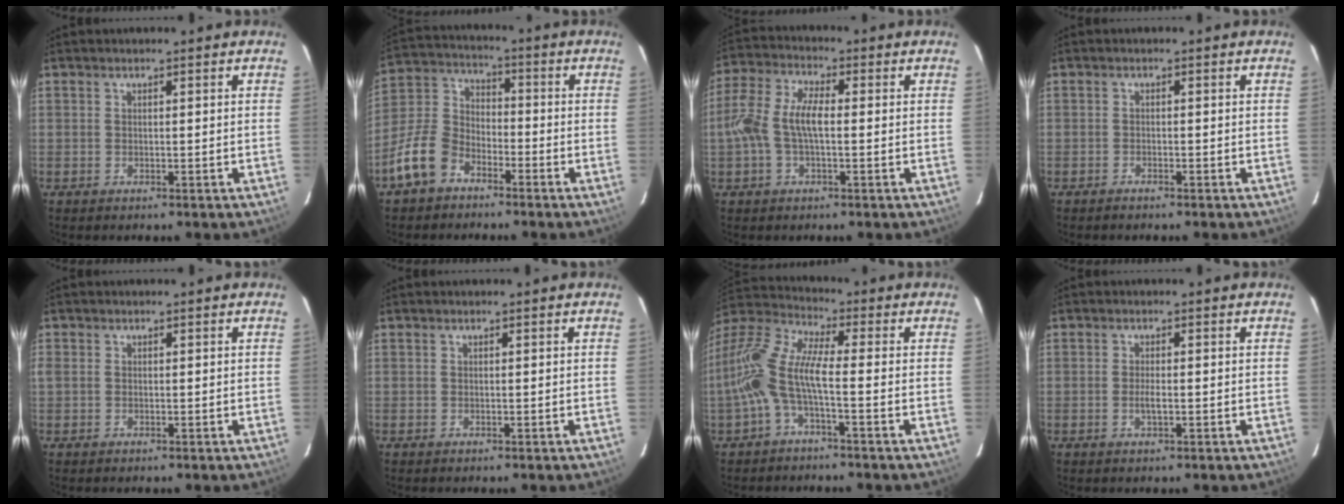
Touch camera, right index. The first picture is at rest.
{"total": 11.2, "force": [-6.9, 7.1, 5.3], "torque": [-0.123, 0.029, -0.135]}
{"total": 8.7, "force": [-0.7, 3.6, 7.9], "torque": [-0.173, 0.018, -0.017]}
{"total": 0.9, "force": [-0.9, 0.0, 0.3], "torque": [-0.012, -0.001, -0.019]}
{"total": 1.0, "force": [-0.1, 0.8, 0.6], "torque": [-0.014, 0.000, -0.004]}
{"total": 0.0}
{"total": 11.8, "force": [-2.3, 3.2, 11.2], "torque": [-0.229, 0.009, -0.052]}
{"total": 1.9, "force": [-0.5, 0.4, 1.7], "torque": [-0.036, -0.003, -0.009]}